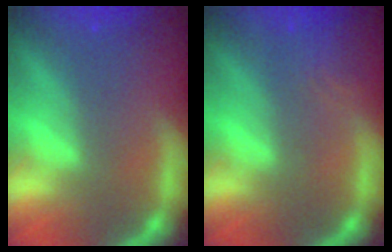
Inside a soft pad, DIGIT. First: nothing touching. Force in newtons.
{"total": 1.9}